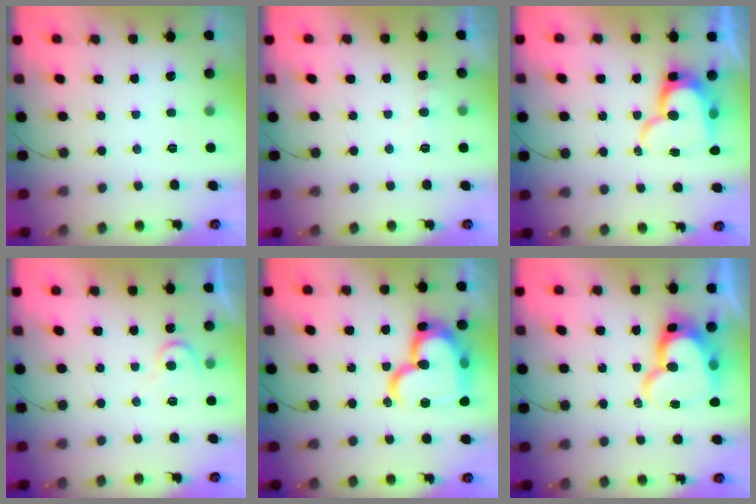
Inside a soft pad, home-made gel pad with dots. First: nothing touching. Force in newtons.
{"total": 3.4, "press": 3.4, "slide": 0.4}
{"total": 15.6, "press": 15.5, "slide": 1.8}
{"total": 6.1, "press": 6.0, "slide": 0.6}
{"total": 24.7, "press": 24.7, "slide": 2.1}
{"total": 16.6, "press": 16.6, "slide": 1.2}